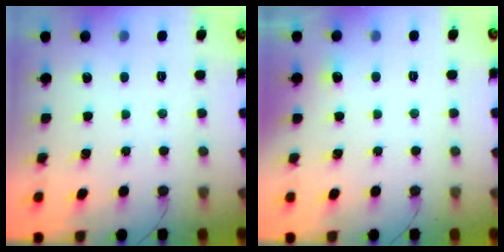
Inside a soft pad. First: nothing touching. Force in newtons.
{"total": 3.2, "press": 2.9, "slide": 1.4}